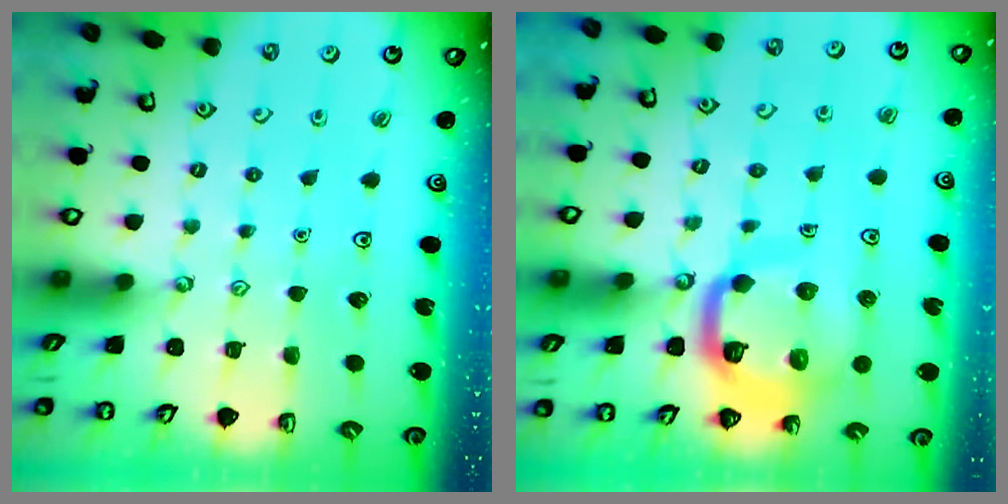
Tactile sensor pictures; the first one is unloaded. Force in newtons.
{"total": 12.4, "press": 12.4, "slide": 1.2}